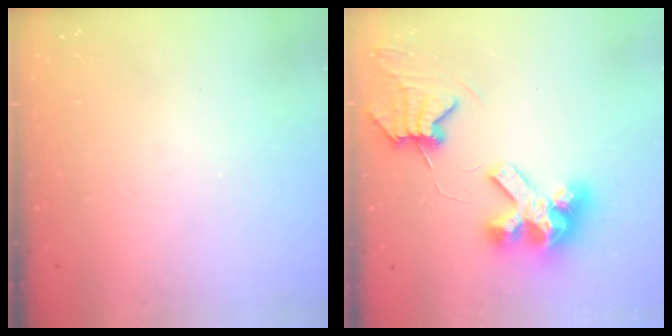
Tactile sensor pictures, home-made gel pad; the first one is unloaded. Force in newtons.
{"total": 9.1, "press": 9.0, "slide": 1.3}